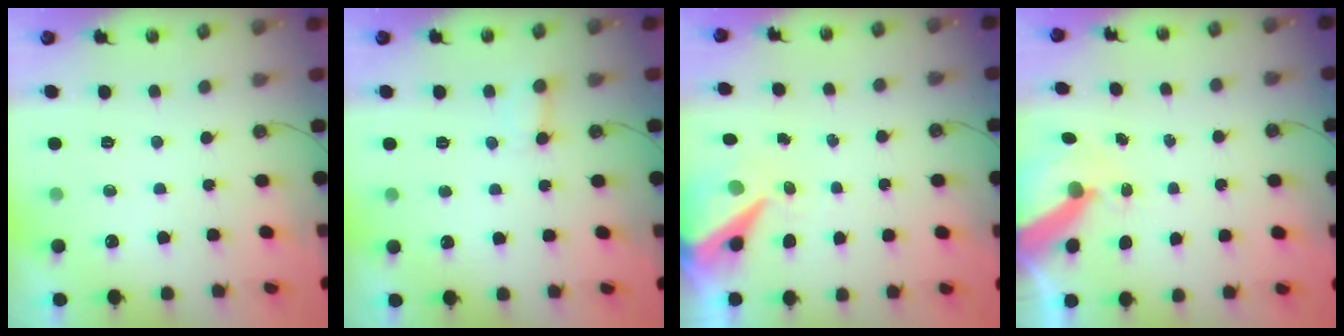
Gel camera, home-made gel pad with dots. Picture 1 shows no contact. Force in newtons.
{"total": 3.8, "press": 3.8, "slide": 0.3}
{"total": 8.6, "press": 8.5, "slide": 1.2}
{"total": 8.6, "press": 8.5, "slide": 1.2}